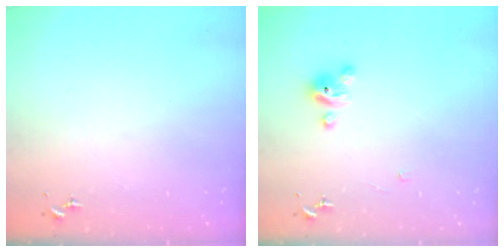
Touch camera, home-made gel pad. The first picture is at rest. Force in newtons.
{"total": 5.2, "press": 5.2, "slide": 0.4}